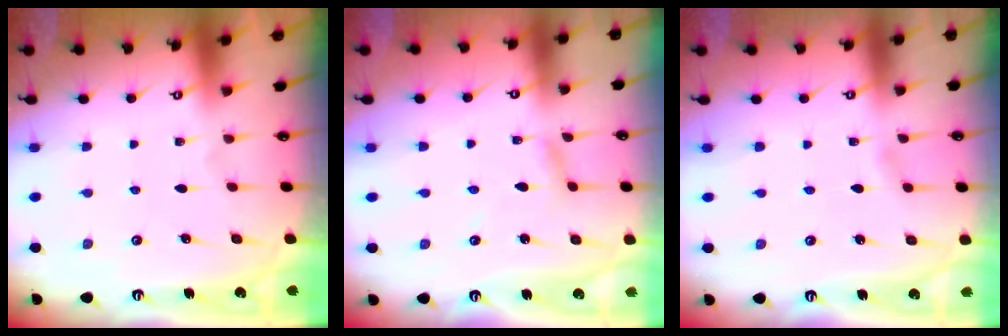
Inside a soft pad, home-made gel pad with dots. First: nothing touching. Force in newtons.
{"total": 2.9, "press": 2.9, "slide": 0.3}
{"total": 1.3, "press": 1.3, "slide": 0.2}